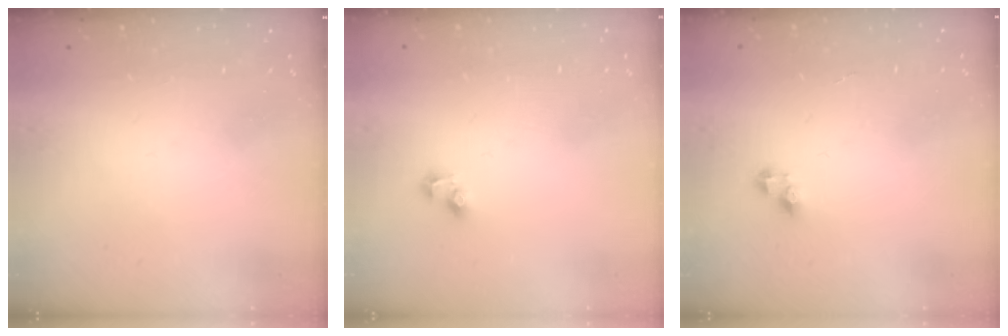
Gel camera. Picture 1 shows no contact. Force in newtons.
{"total": 2.7, "press": 2.5, "slide": 1.2}
{"total": 3.1, "press": 3.1, "slide": 0.4}